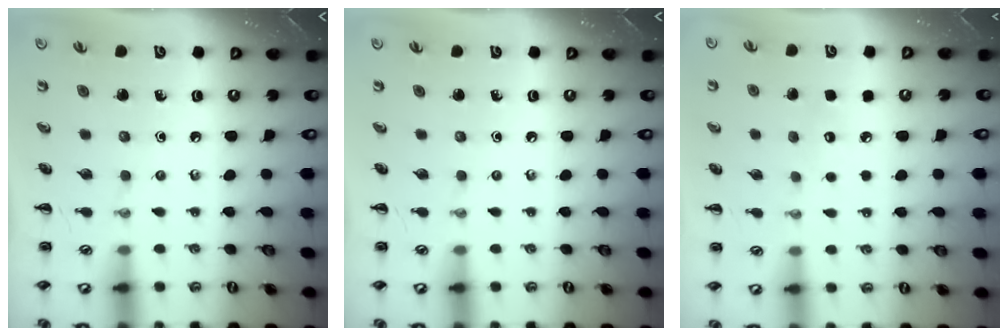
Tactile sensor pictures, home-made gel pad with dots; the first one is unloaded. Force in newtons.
{"total": 0.0}
{"total": 4.8, "press": 4.6, "slide": 1.2}